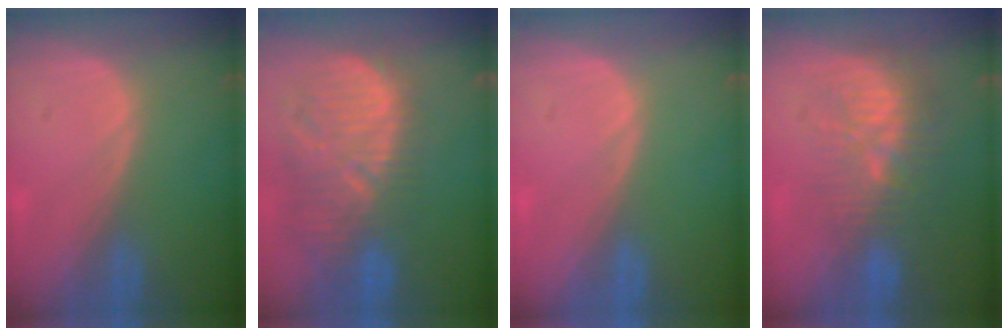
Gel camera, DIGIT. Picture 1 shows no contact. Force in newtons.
{"total": 12.8, "press": 11.3, "slide": 6.0}
{"total": 0.0}
{"total": 9.8, "press": 8.9, "slide": 4.0}